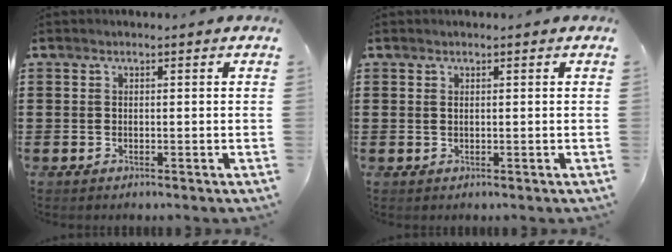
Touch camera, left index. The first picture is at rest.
{"total": 0.6, "force": [0.2, 0.1, 0.6], "torque": [-0.012, 0.000, 0.004]}